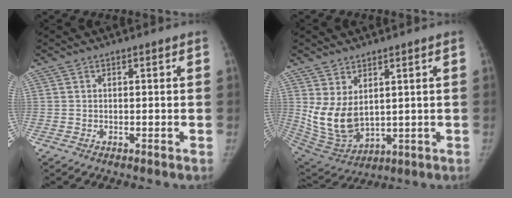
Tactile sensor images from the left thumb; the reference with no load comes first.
{"total": 10.7, "force": [2.7, 6.6, 7.9], "torque": [-0.144, -0.025, 0.079]}